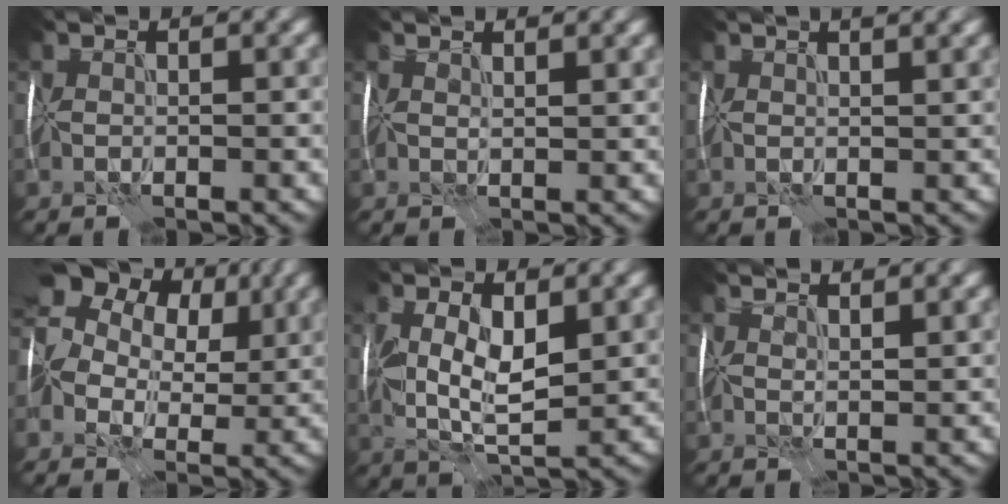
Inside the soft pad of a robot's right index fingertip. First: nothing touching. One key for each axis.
{"total": 2.6, "fx": 2.3, "fy": 0.5, "fz": 1.1, "tx": -0.013, "ty": 0.016, "tz": 0.015}
{"total": 4.9, "fx": 2.7, "fy": 2.3, "fz": 3.4, "tx": -0.016, "ty": 0.033, "tz": 0.007}
{"total": 12.0, "fx": 4.7, "fy": 8.0, "fz": 7.6, "tx": -0.169, "ty": 0.037, "tz": 0.091}
{"total": 4.5, "fx": 1.0, "fy": 2.1, "fz": 3.8, "tx": -0.102, "ty": 0.001, "tz": 0.022}
{"total": 3.7, "fx": 3.1, "fy": 1.0, "fz": 1.8, "tx": -0.016, "ty": 0.024, "tz": 0.022}